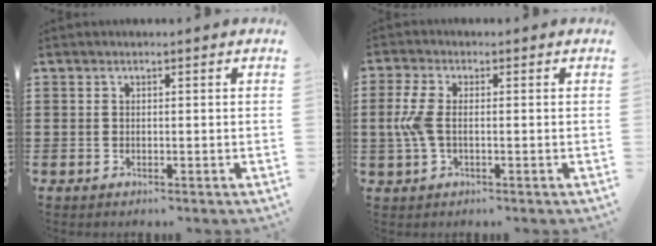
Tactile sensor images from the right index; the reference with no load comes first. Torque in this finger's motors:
{"motor_torque": [1.14, 0.17, 0.53, 0.16]}